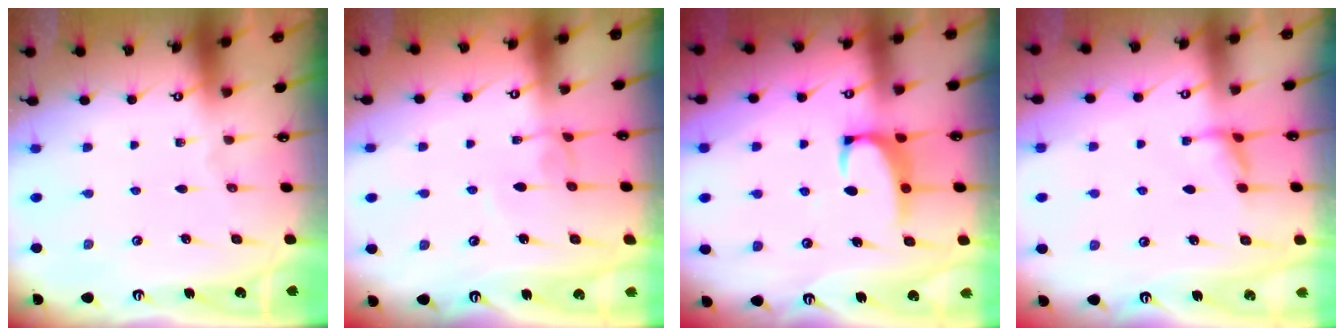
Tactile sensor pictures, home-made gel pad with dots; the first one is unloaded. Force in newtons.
{"total": 0.7, "press": 0.6, "slide": 0.4}
{"total": 2.5, "press": 2.4, "slide": 0.8}
{"total": 1.8, "press": 1.7, "slide": 0.5}